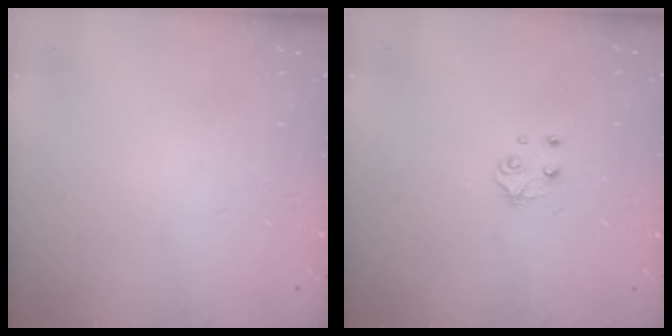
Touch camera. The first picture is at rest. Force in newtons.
{"total": 4.9, "press": 4.8, "slide": 0.6}